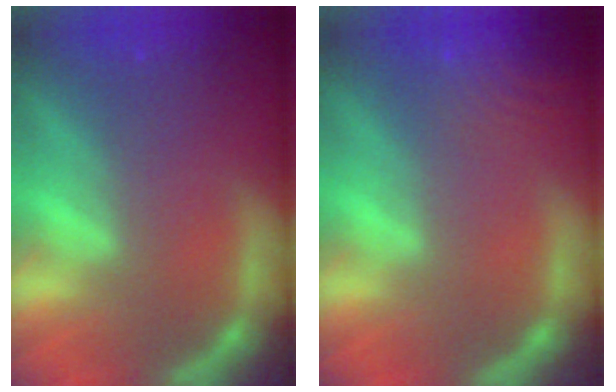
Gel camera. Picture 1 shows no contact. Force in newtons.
{"total": 6.1}